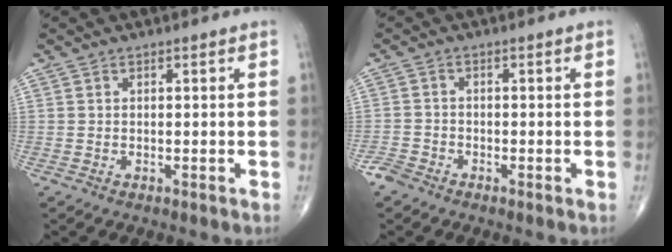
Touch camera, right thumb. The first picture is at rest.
{"total": 2.7, "force": [-2.2, 1.4, 0.6], "torque": [-0.013, 0.003, -0.048]}